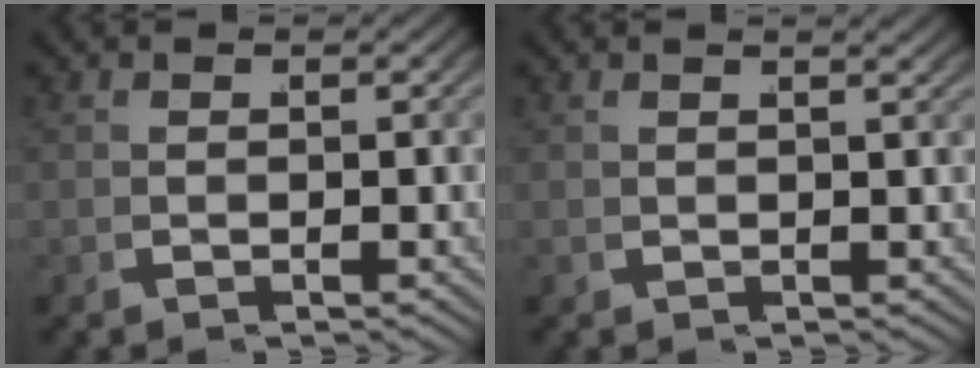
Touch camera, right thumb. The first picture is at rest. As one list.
[{"total": 1.4, "force": [0.6, -1.2, -0.6], "torque": [0.014, 0.007, 0.012]}]